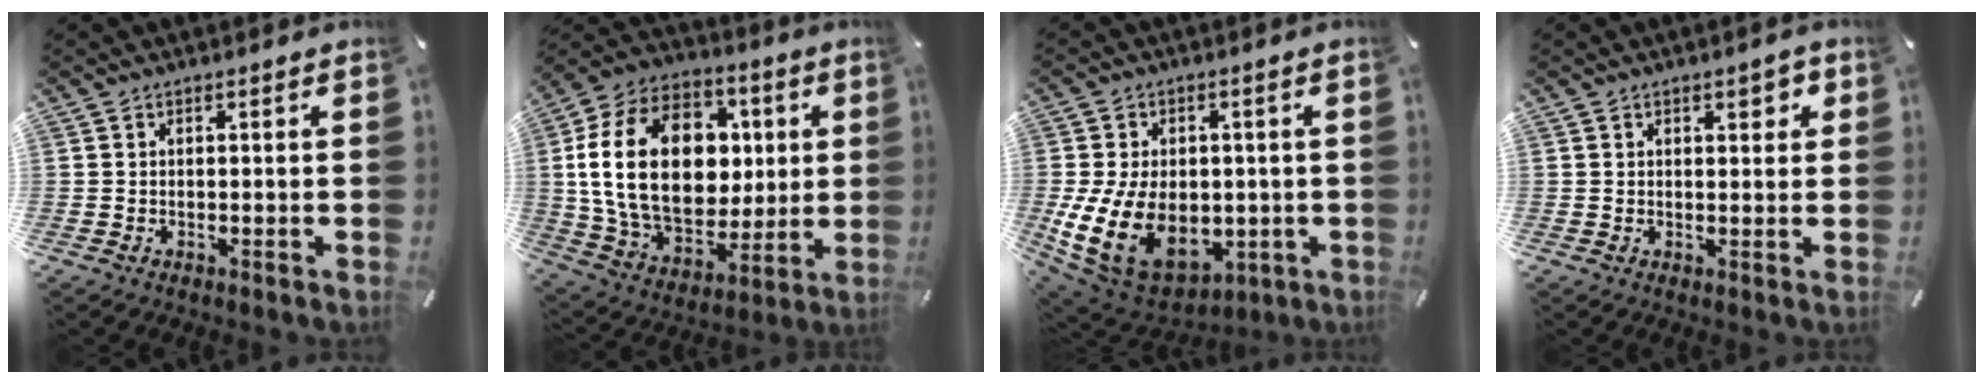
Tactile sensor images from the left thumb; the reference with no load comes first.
{"total": 25.3, "force": [3.2, 18.2, 17.2], "torque": [-0.332, -0.002, 0.064]}
{"total": 17.7, "force": [-2.5, 12.7, 12.0], "torque": [-0.252, -0.008, -0.033]}
{"total": 2.3, "force": [1.1, 1.4, 1.5], "torque": [-0.015, -0.001, 0.014]}